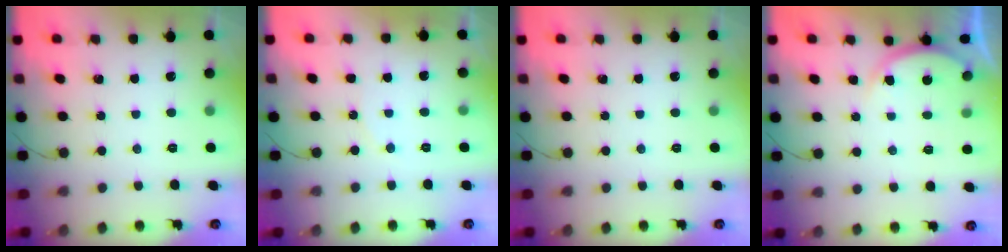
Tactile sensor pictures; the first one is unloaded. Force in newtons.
{"total": 5.2, "press": 4.9, "slide": 1.7}
{"total": 0.0}
{"total": 4.6, "press": 4.5, "slide": 0.4}